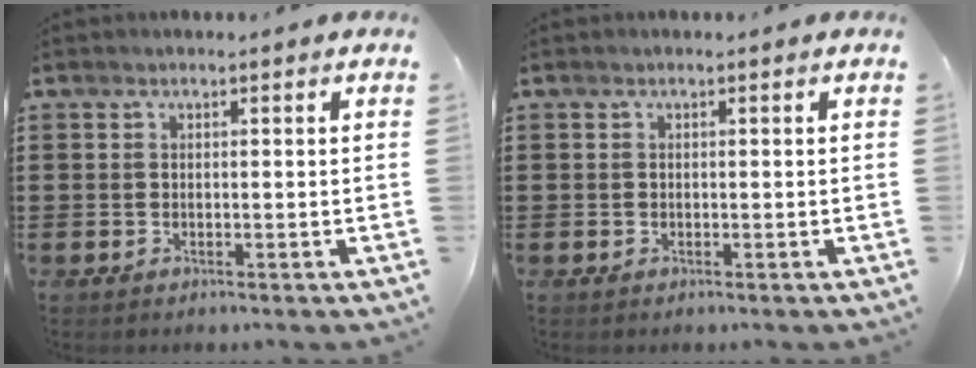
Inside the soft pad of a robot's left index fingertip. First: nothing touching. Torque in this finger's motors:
{"motor_torque": [0.01, 0.01, 0.00, 0.01]}